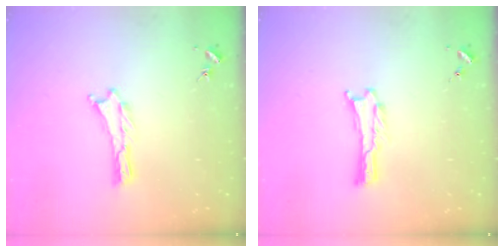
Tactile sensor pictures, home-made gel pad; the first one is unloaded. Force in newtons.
{"total": 0.0}